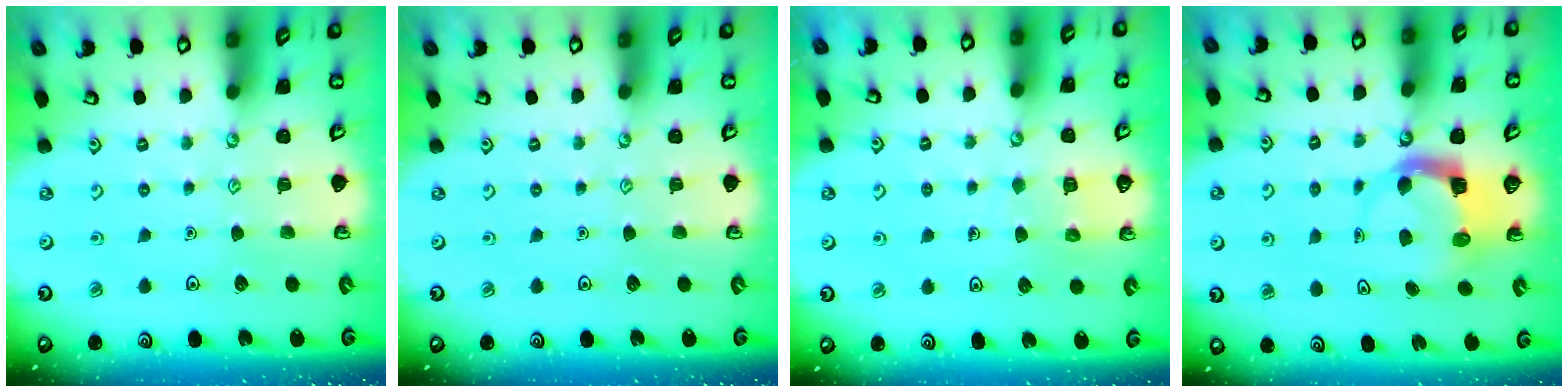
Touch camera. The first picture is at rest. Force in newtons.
{"total": 0.0}
{"total": 5.4, "press": 5.4, "slide": 0.4}
{"total": 3.8, "press": 3.8, "slide": 0.5}